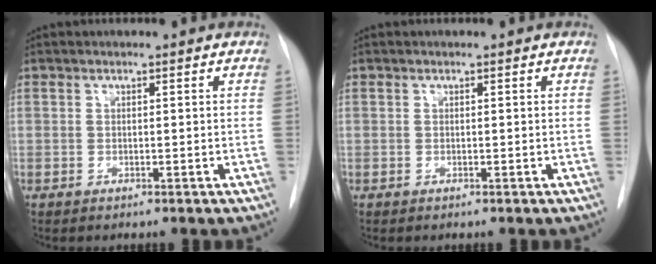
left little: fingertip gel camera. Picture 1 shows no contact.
{"total": 0.0}